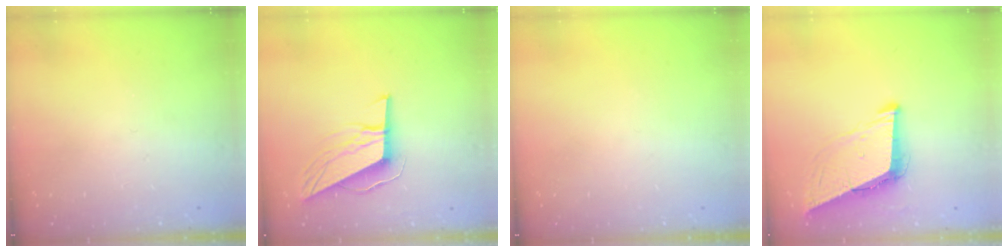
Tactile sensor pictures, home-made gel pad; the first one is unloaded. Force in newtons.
{"total": 9.7, "press": 9.5, "slide": 1.9}
{"total": 0.0}
{"total": 8.8, "press": 8.1, "slide": 3.6}